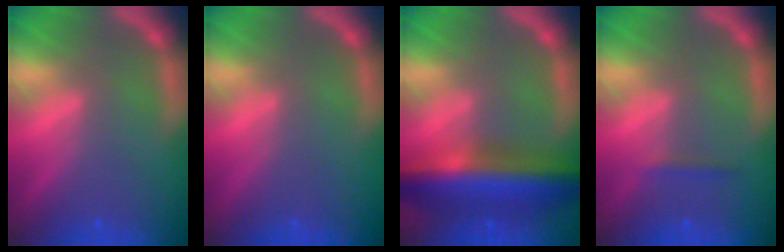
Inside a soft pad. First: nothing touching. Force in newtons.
{"total": 0.0}
{"total": 9.5}
{"total": 0.9}